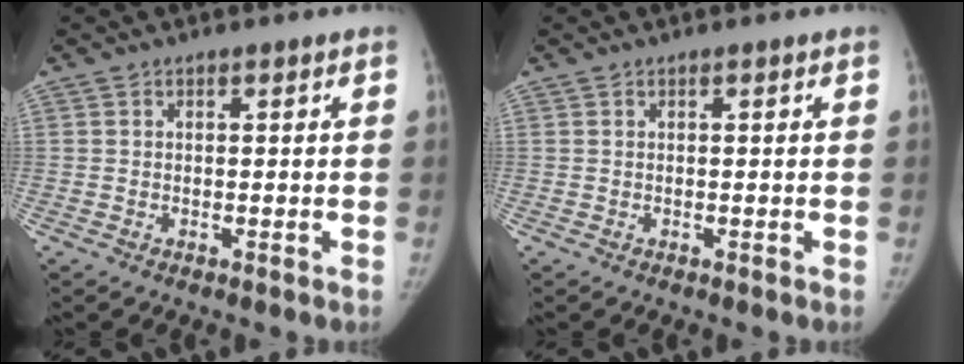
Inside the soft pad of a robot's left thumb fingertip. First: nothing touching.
{"total": 0.0}